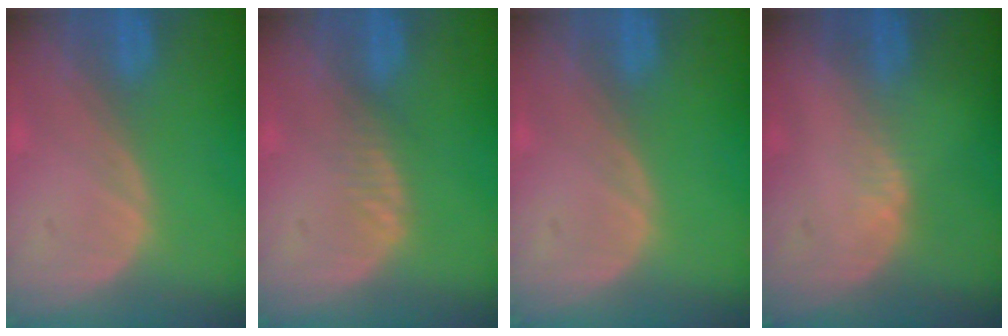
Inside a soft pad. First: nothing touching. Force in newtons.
{"total": 1.6, "press": 1.6, "slide": 0.1}
{"total": 0.0}
{"total": 1.2, "press": 0.9, "slide": 0.8}